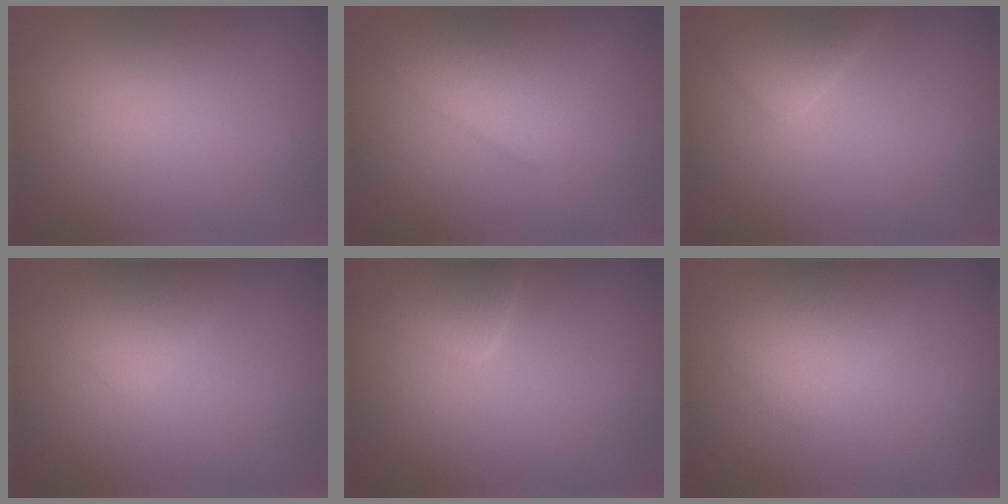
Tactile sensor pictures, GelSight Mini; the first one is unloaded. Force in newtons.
{"total": 4.8, "press": 4.8, "slide": 0.1}
{"total": 3.2, "press": 3.2, "slide": 0.1}
{"total": 1.6, "press": 1.6, "slide": 0.0}
{"total": 3.6, "press": 3.6, "slide": 0.1}
{"total": 2.4, "press": 2.4, "slide": 0.0}